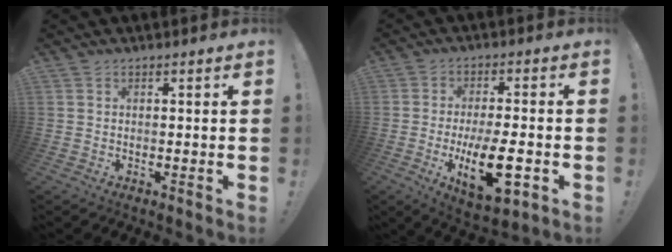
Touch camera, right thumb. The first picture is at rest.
{"total": 15.6, "force": [-4.4, 6.0, 13.8], "torque": [-0.217, 0.000, -0.063]}